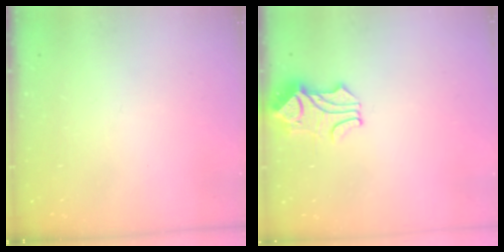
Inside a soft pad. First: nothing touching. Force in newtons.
{"total": 1.7, "press": 1.4, "slide": 1.0}